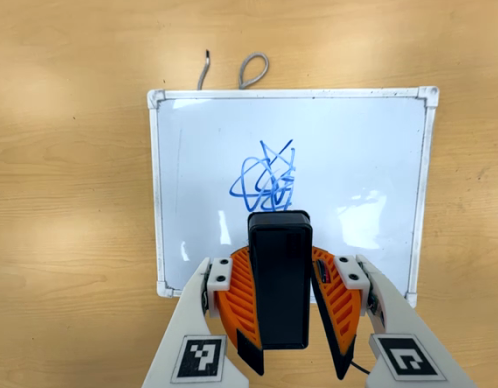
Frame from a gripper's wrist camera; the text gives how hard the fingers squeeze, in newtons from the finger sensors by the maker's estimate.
{"total": 9.7, "left": 9.3, "right": 10.1}